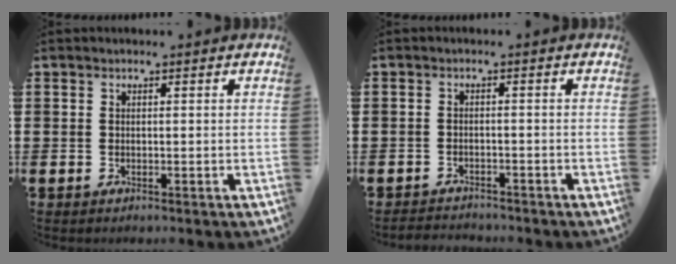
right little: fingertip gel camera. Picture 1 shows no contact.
{"total": 1.6, "force": [-1.6, 0.1, -0.2], "torque": [-0.004, 0.003, -0.035]}